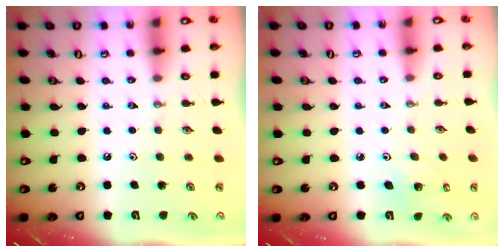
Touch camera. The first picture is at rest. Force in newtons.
{"total": 3.3, "press": 3.3, "slide": 0.2}